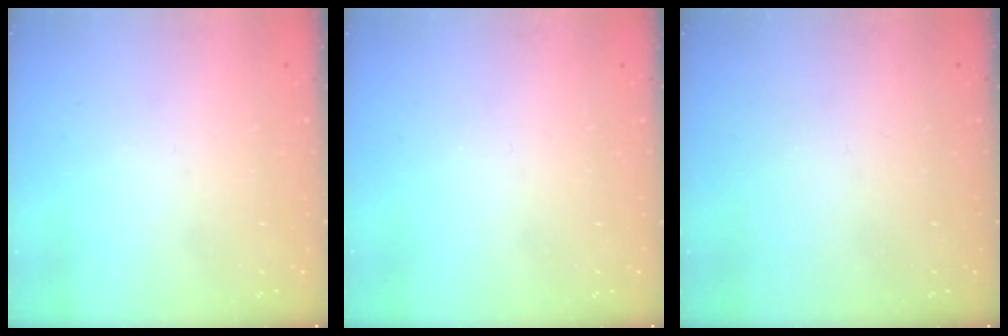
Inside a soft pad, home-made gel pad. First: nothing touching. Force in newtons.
{"total": 0.0}
{"total": 0.0}